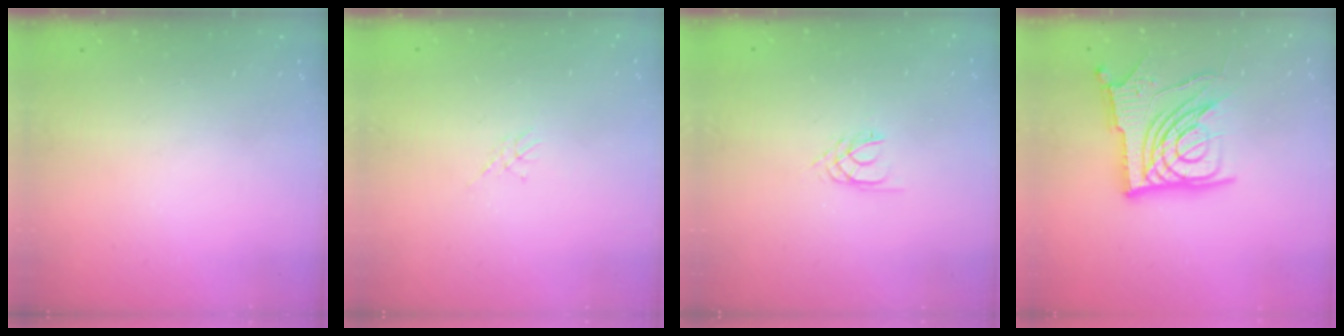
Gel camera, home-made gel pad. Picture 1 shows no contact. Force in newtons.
{"total": 1.1, "press": 1.1, "slide": 0.3}
{"total": 2.1, "press": 2.1, "slide": 0.3}
{"total": 16.0, "press": 15.9, "slide": 1.8}